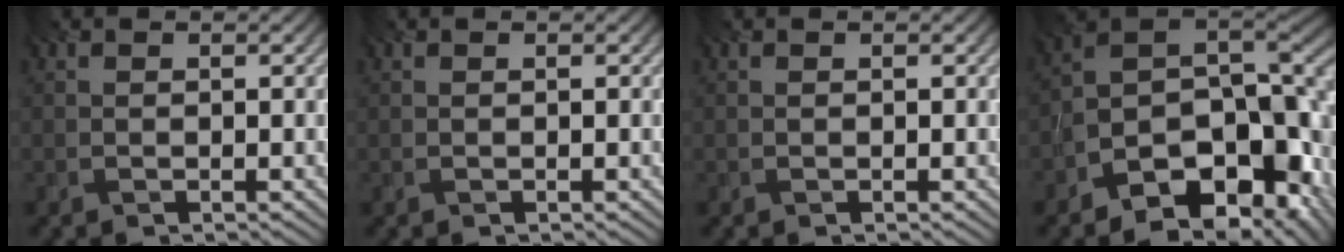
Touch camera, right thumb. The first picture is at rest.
{"total": 0.0}
{"total": 0.0}
{"total": 14.8, "force": [-7.1, 8.0, 10.3], "torque": [-0.175, -0.019, -0.112]}